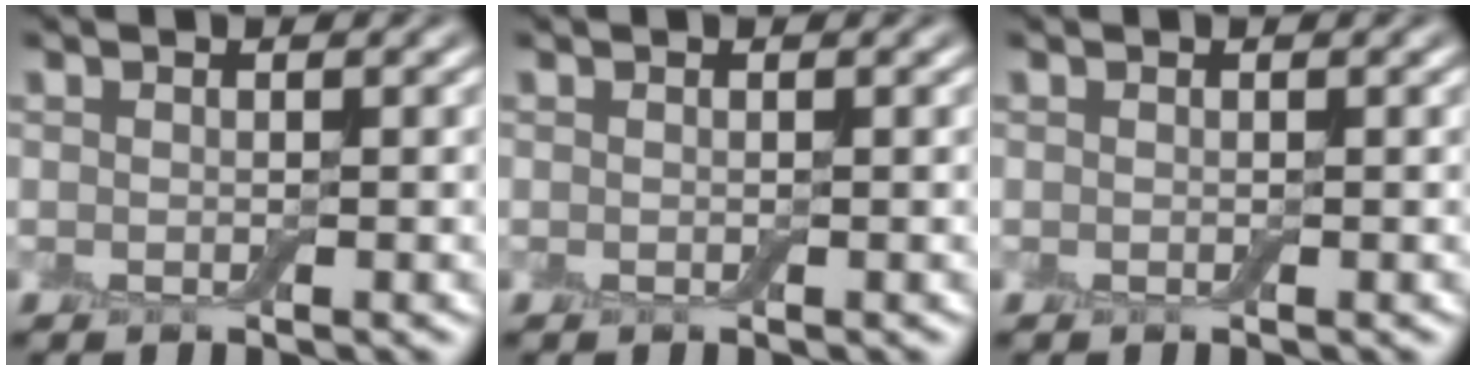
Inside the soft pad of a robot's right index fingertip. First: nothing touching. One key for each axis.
{"total": 0.0}
{"total": 0.0}